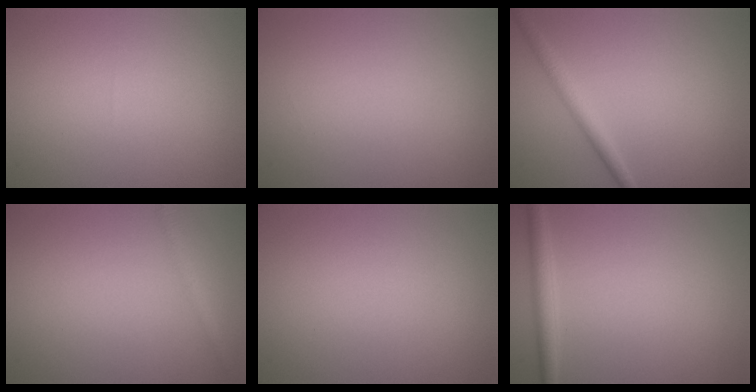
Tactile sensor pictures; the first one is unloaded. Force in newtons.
{"total": 0.0}
{"total": 2.0, "press": 2.0, "slide": 0.1}
{"total": 1.3, "press": 1.3, "slide": 0.0}
{"total": 0.0}
{"total": 2.0, "press": 2.0, "slide": 0.1}